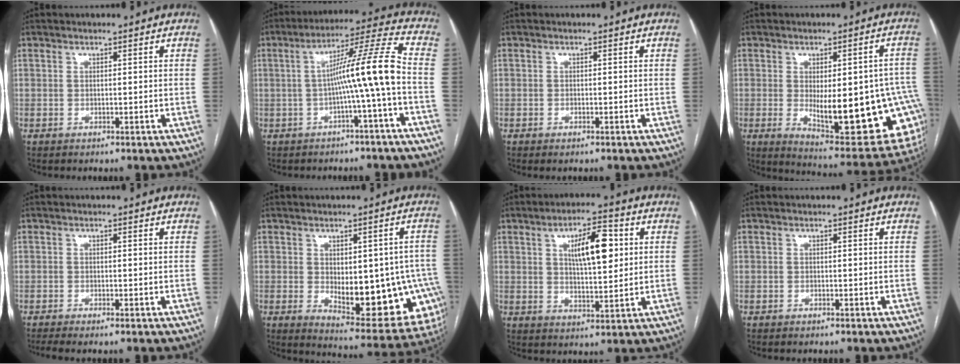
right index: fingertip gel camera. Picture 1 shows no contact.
{"total": 10.5, "force": [-1.8, -1.8, 10.2], "torque": [-0.161, 0.025, -0.029]}
{"total": 0.7, "force": [-0.5, 0.2, 0.4], "torque": [-0.006, -0.001, -0.005]}
{"total": 22.1, "force": [-4.2, 7.3, 20.5], "torque": [-0.177, 0.004, -0.030]}
{"total": 2.3, "force": [-1.7, 0.0, 1.5], "torque": [-0.024, -0.004, -0.030]}
{"total": 18.0, "force": [-3.6, 7.6, 15.9], "torque": [-0.136, 0.012, -0.021]}
{"total": 9.4, "force": [2.8, 2.8, 8.5], "torque": [-0.141, 0.011, 0.048]}
{"total": 0.0}